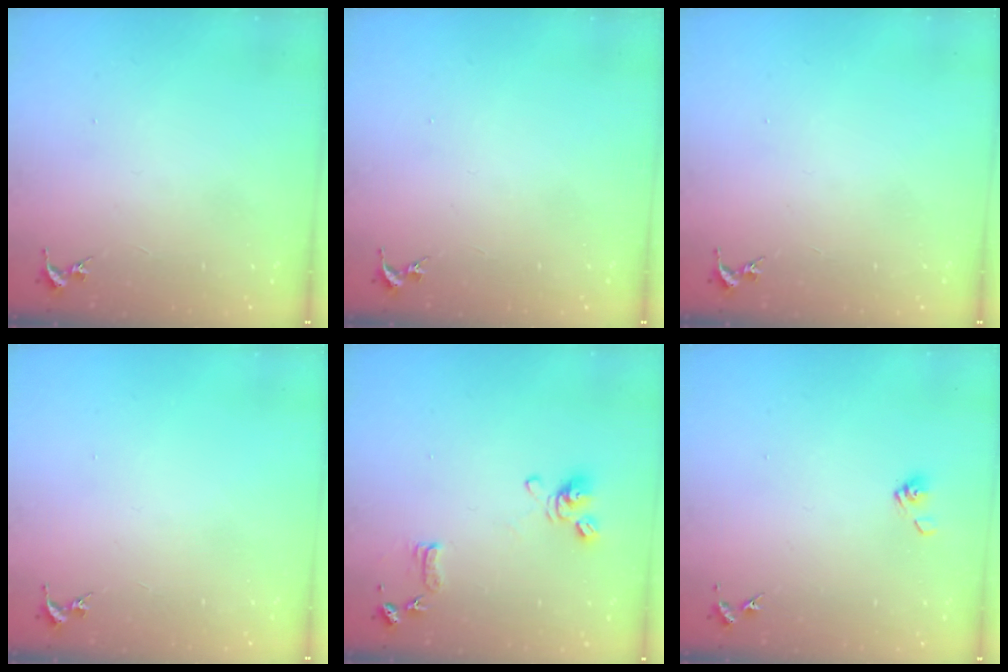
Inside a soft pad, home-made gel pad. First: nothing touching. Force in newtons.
{"total": 0.0}
{"total": 0.0}
{"total": 0.0}
{"total": 9.8, "press": 9.7, "slide": 1.7}
{"total": 5.4, "press": 4.9, "slide": 2.3}